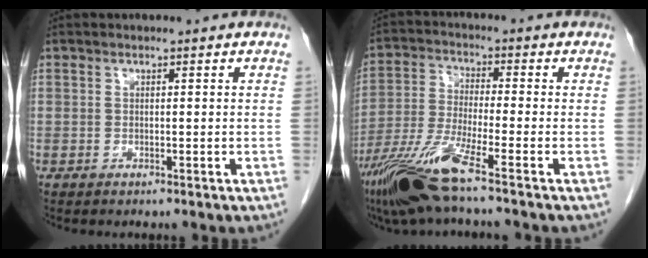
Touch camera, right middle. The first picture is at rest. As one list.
[{"total": 10.5, "force": [-7.0, -0.6, 7.8], "torque": [-0.165, -0.033, -0.137]}]